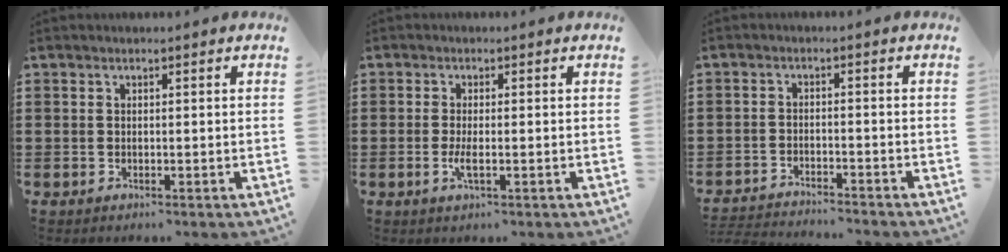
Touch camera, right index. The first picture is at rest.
{"total": 2.2, "force": [-0.6, 0.3, 2.1], "torque": [-0.046, -0.008, -0.011]}
{"total": 3.1, "force": [-3.1, -0.3, 0.0], "torque": [-0.004, -0.004, -0.067]}